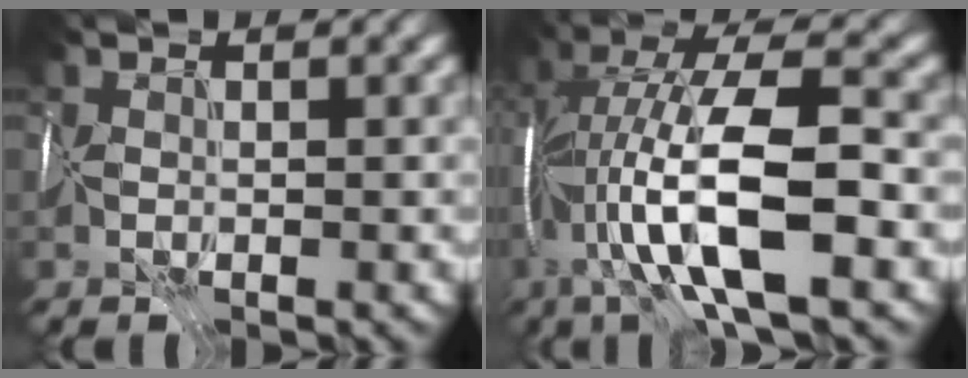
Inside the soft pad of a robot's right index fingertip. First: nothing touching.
{"total": 12.1, "force": [-2.8, 3.2, 11.3], "torque": [-0.200, 0.013, -0.057]}